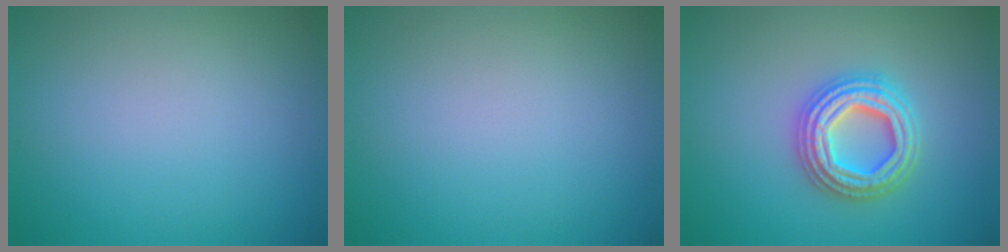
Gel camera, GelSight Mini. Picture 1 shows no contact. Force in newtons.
{"total": 0.0}
{"total": 4.7, "press": 4.7, "slide": 0.7}